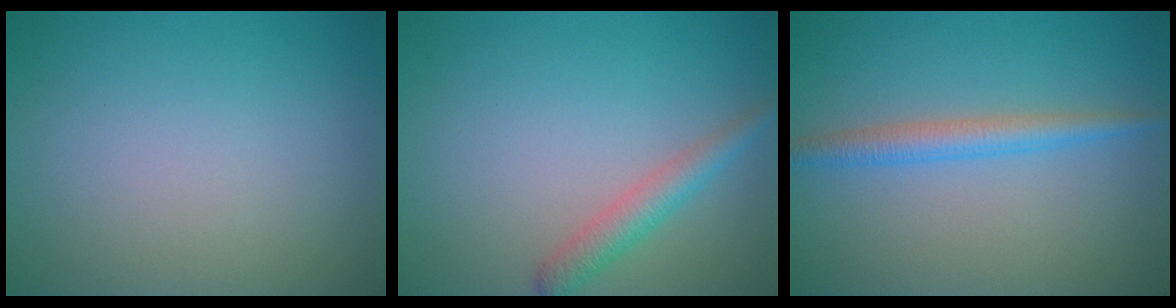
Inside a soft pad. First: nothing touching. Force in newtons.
{"total": 2.5, "press": 2.5, "slide": 0.1}
{"total": 2.5, "press": 2.5, "slide": 0.1}